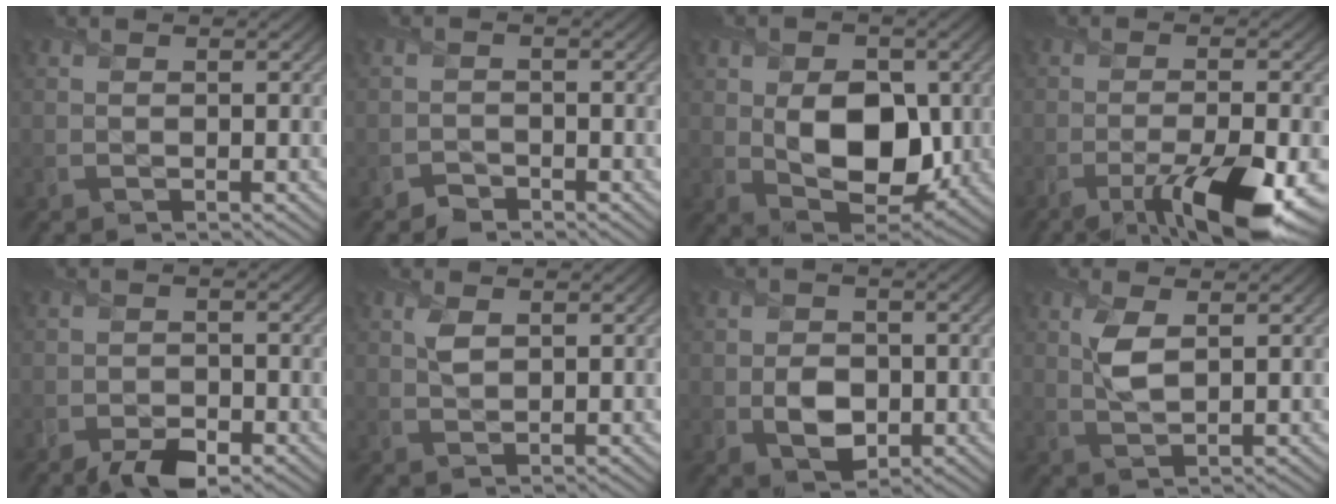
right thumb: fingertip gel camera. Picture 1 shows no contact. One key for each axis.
{"total": 1.2, "fx": -1.1, "fy": 0.5, "fz": -0.3, "tx": 0.010, "ty": 0.002, "tz": -0.025}
{"total": 10.4, "fx": 0.0, "fy": 6.9, "fz": 7.7, "tx": -0.132, "ty": -0.020, "tz": 0.004}
{"total": 10.5, "fx": -5.2, "fy": 2.7, "fz": 8.7, "tx": -0.151, "ty": -0.022, "tz": -0.082}
{"total": 3.6, "fx": -2.6, "fy": 1.8, "fz": 1.8, "tx": -0.026, "ty": -0.008, "tz": -0.047}
{"total": 1.8, "fx": 0.9, "fy": 1.0, "fz": 1.3, "tx": -0.032, "ty": -0.001, "tz": 0.020}
{"total": 4.0, "fx": -0.6, "fy": 3.3, "fz": 2.2, "tx": -0.040, "ty": -0.008, "tz": -0.014}
{"total": 3.5, "fx": 1.2, "fy": 1.5, "fz": 2.9, "tx": -0.071, "ty": 0.000, "tz": 0.026}